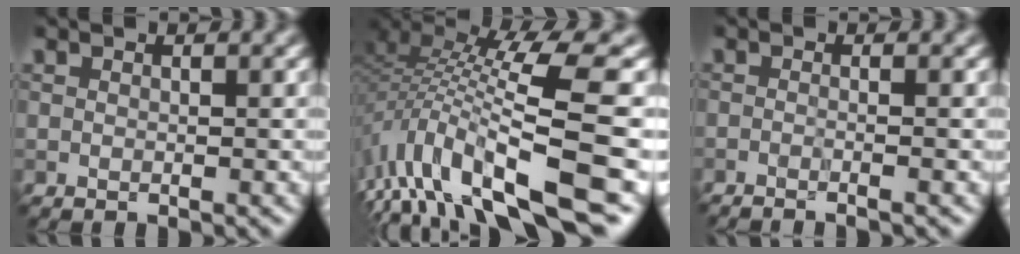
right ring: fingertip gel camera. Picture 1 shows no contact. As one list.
[{"total": 11.9, "force": [-4.1, 3.1, 10.7], "torque": [-0.196, 0.014, -0.061]}, {"total": 2.2, "force": [-1.1, 0.7, 1.8], "torque": [-0.005, -0.004, -0.032]}]